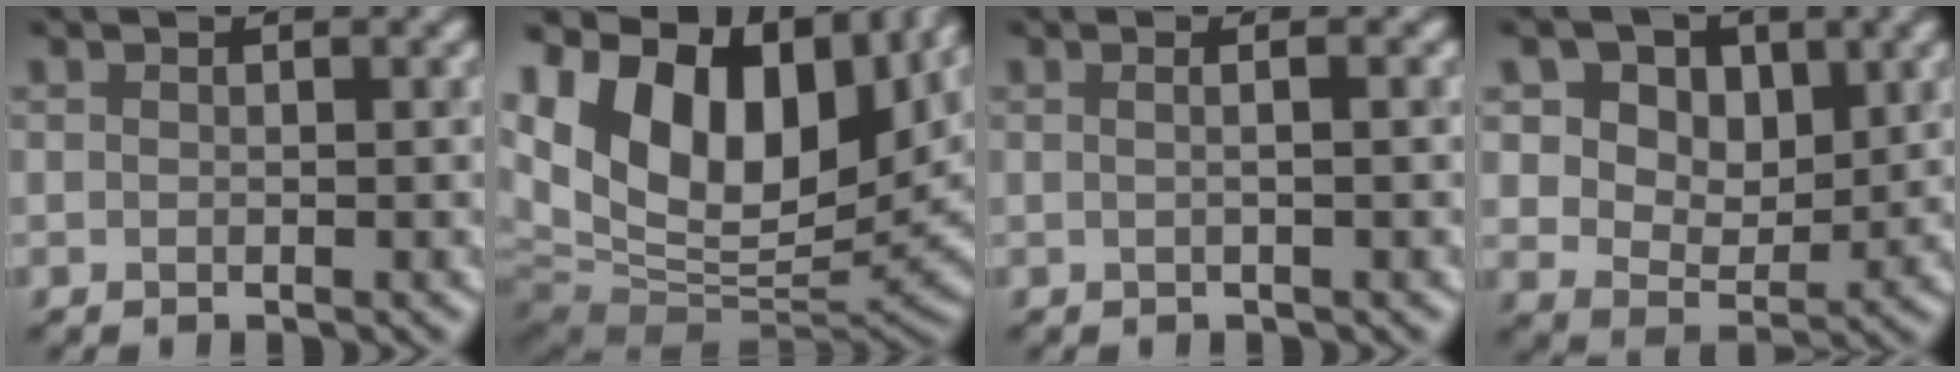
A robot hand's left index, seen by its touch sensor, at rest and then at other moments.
{"total": 16.9, "force": [6.4, 10.1, 11.9], "torque": [-0.227, 0.017, 0.117]}
{"total": 2.6, "force": [0.7, 1.4, 2.2], "torque": [-0.008, 0.010, -0.020]}
{"total": 7.6, "force": [3.5, 5.0, 4.4], "torque": [-0.085, -0.008, 0.056]}